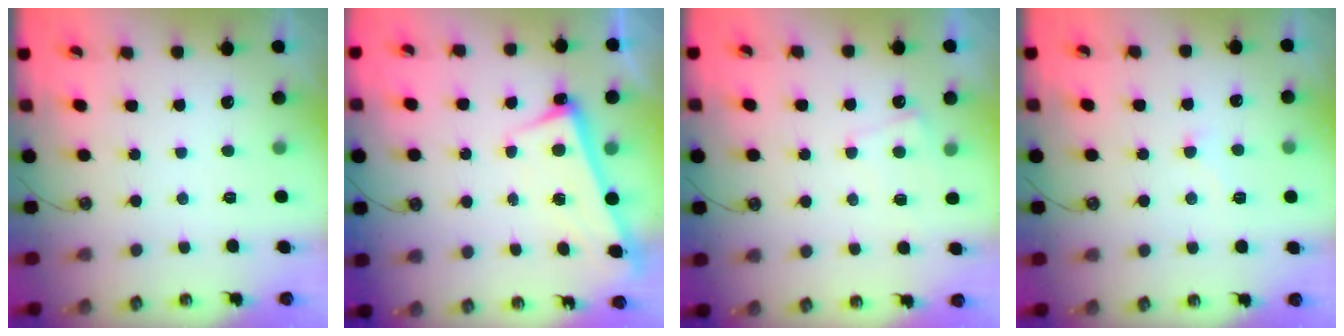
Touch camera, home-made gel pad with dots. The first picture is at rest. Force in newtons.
{"total": 2.5, "press": 2.5, "slide": 0.7}
{"total": 4.4, "press": 4.4, "slide": 0.5}
{"total": 2.8, "press": 2.7, "slide": 0.7}